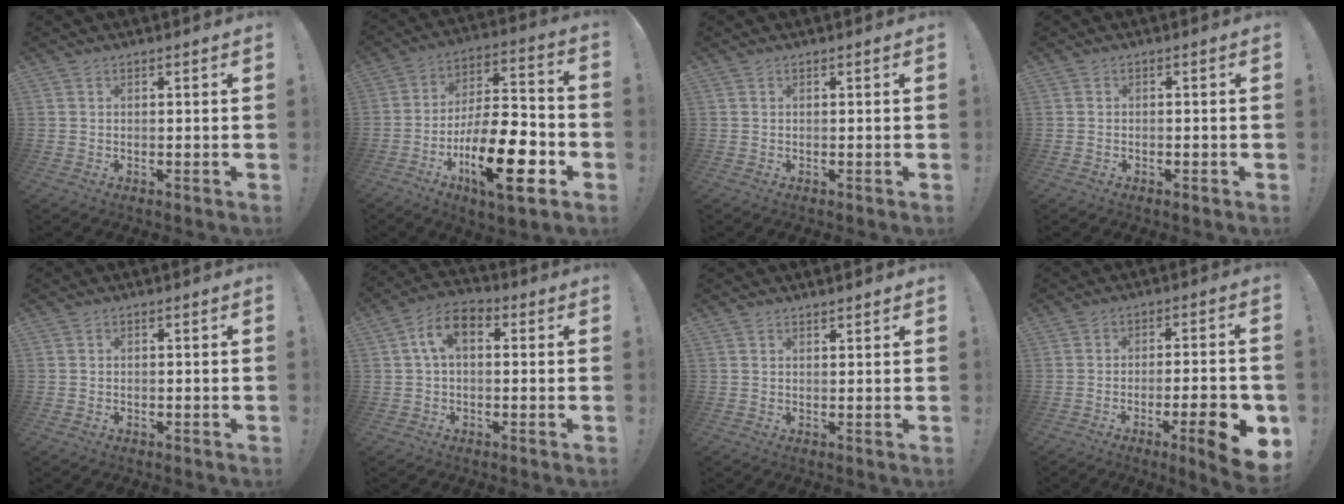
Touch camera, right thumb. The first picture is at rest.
{"total": 23.8, "force": [-9.4, 8.7, 20.0], "torque": [-0.343, 0.051, -0.147]}
{"total": 0.0}
{"total": 1.0, "force": [-0.9, 0.4, 0.4], "torque": [-0.010, 0.003, -0.014]}
{"total": 0.7, "force": [-0.6, 0.4, 0.2], "torque": [-0.007, 0.004, -0.010]}
{"total": 7.8, "force": [1.4, 4.7, 6.0], "torque": [-0.111, 0.010, 0.030]}
{"total": 1.2, "force": [1.1, 0.3, 0.3], "torque": [0.005, -0.007, 0.019]}
{"total": 12.6, "force": [-5.1, 2.0, 11.4], "torque": [-0.149, 0.013, -0.070]}